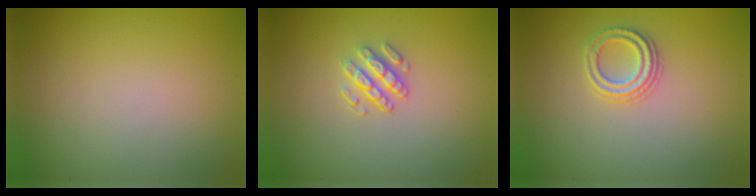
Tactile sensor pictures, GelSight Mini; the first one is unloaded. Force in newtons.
{"total": 2.0, "press": 1.6, "slide": 1.3}
{"total": 2.3, "press": 2.2, "slide": 0.8}